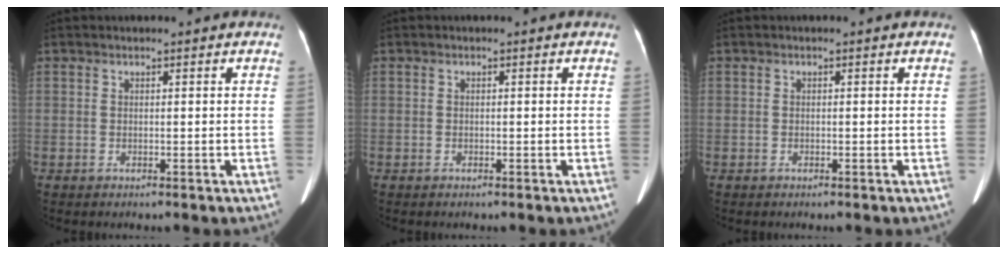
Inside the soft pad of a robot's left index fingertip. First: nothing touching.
{"total": 0.0}
{"total": 0.0}